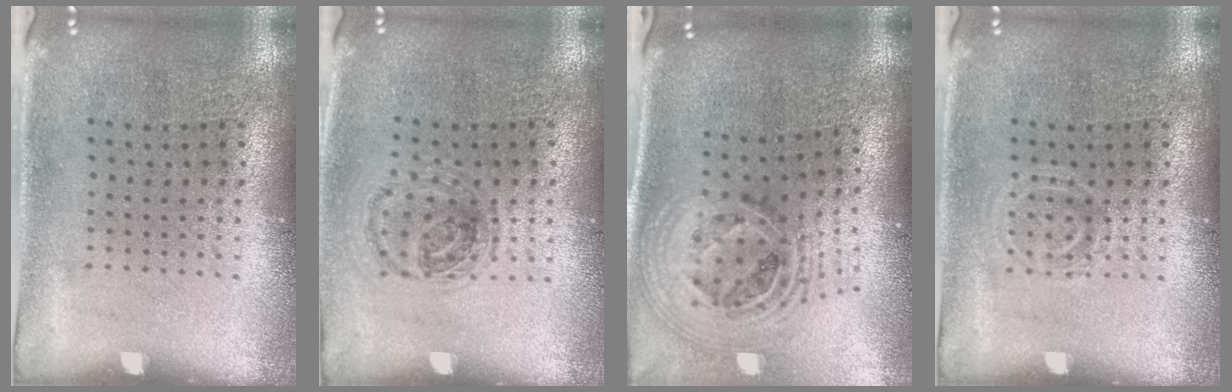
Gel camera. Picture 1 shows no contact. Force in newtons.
{"total": 1.1, "press": 1.0, "slide": 0.5}
{"total": 2.1, "press": 1.6, "slide": 1.3}
{"total": 1.2, "press": 1.2, "slide": 0.3}